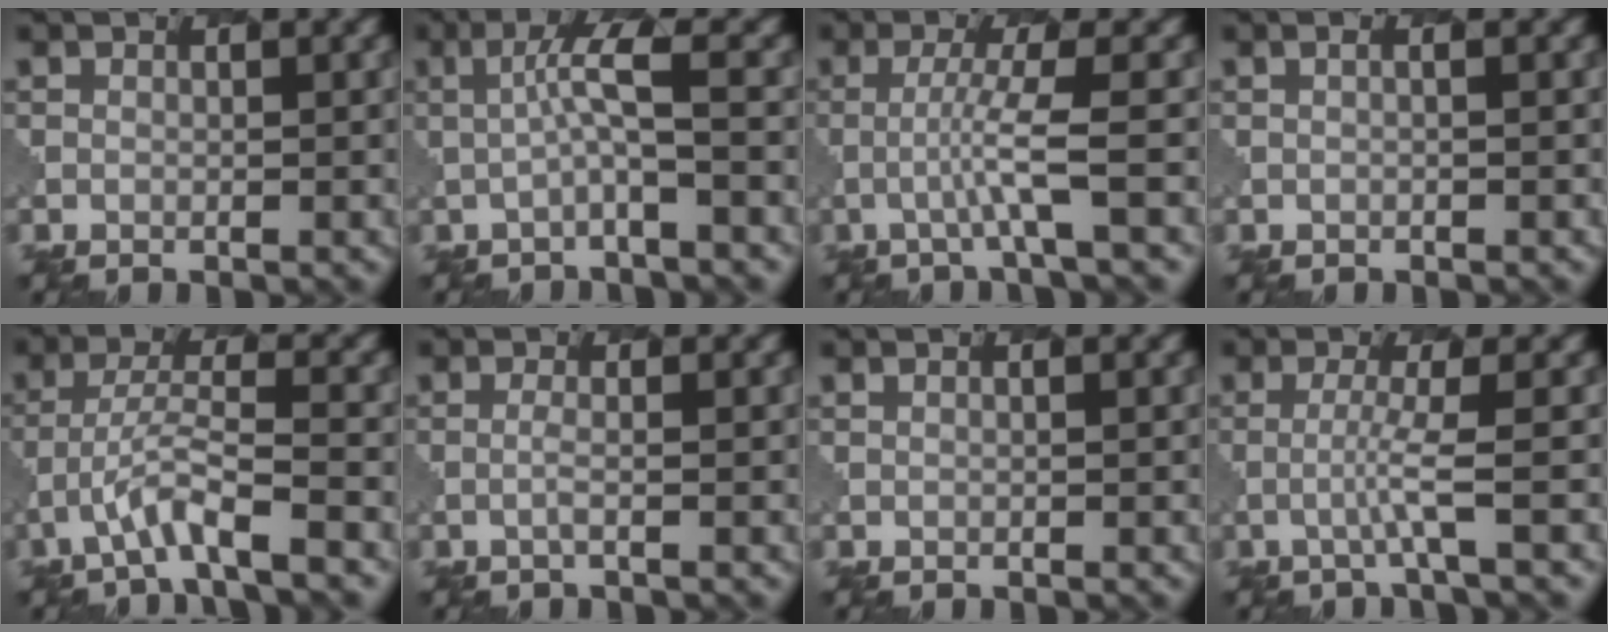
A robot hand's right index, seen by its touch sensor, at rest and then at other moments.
{"total": 3.3, "force": [0.0, 0.4, 3.3], "torque": [-0.059, 0.007, -0.005]}
{"total": 3.1, "force": [-0.6, 0.2, 3.0], "torque": [-0.053, 0.004, -0.021]}
{"total": 0.7, "force": [0.0, 0.2, 0.7], "torque": [-0.008, 0.000, -0.003]}
{"total": 4.1, "force": [-2.5, 0.5, 3.3], "torque": [-0.063, 0.007, -0.049]}
{"total": 1.0, "force": [-0.1, 0.3, 1.0], "torque": [-0.014, 0.001, -0.007]}
{"total": 0.6, "force": [0.4, 0.2, 0.4], "torque": [-0.004, -0.004, 0.003]}
{"total": 2.4, "force": [-0.4, 0.2, 2.3], "torque": [-0.041, 0.000, -0.019]}